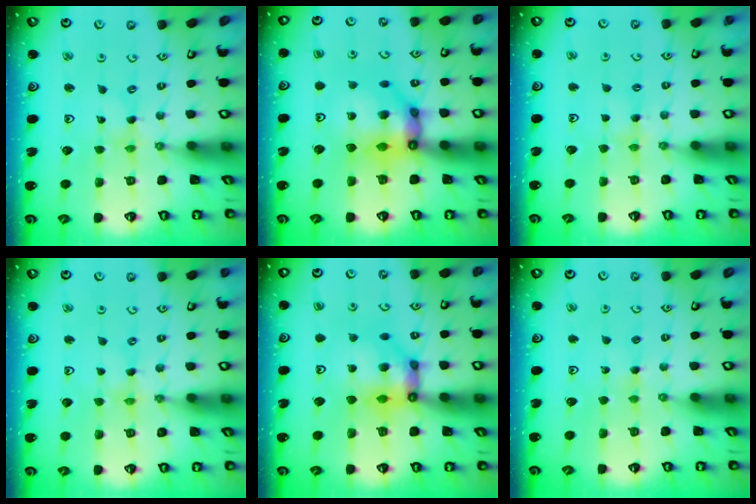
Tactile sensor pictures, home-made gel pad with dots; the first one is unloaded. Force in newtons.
{"total": 12.9, "press": 12.8, "slide": 1.3}
{"total": 3.9, "press": 3.9, "slide": 0.5}
{"total": 0.0}
{"total": 10.5, "press": 10.5, "slide": 1.1}
{"total": 2.6, "press": 2.6, "slide": 0.3}